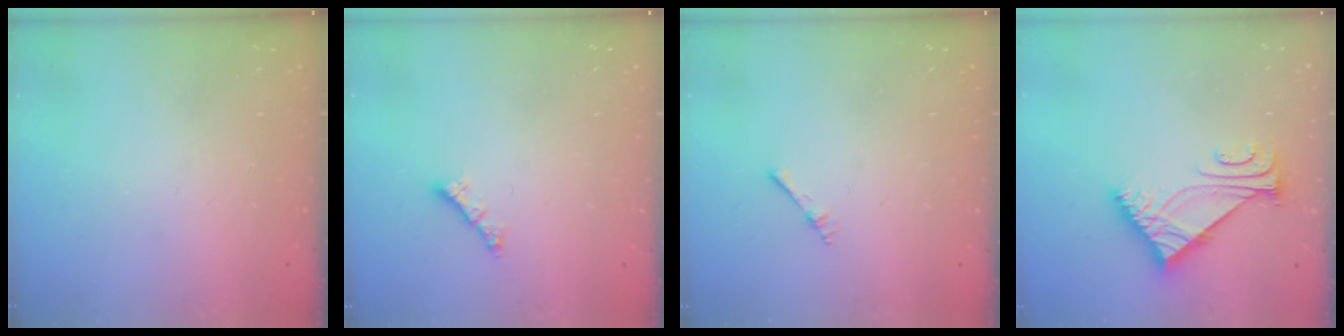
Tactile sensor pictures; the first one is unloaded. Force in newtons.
{"total": 1.2, "press": 1.2, "slide": 0.3}
{"total": 2.2, "press": 2.2, "slide": 0.3}
{"total": 6.5, "press": 6.5, "slide": 0.4}